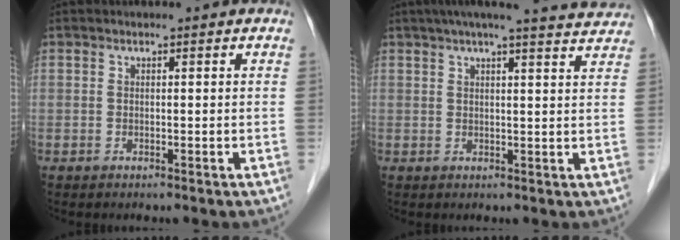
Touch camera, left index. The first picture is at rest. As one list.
[{"total": 15.6, "force": [14.1, 0.7, 6.5], "torque": [-0.093, 0.009, 0.167]}]